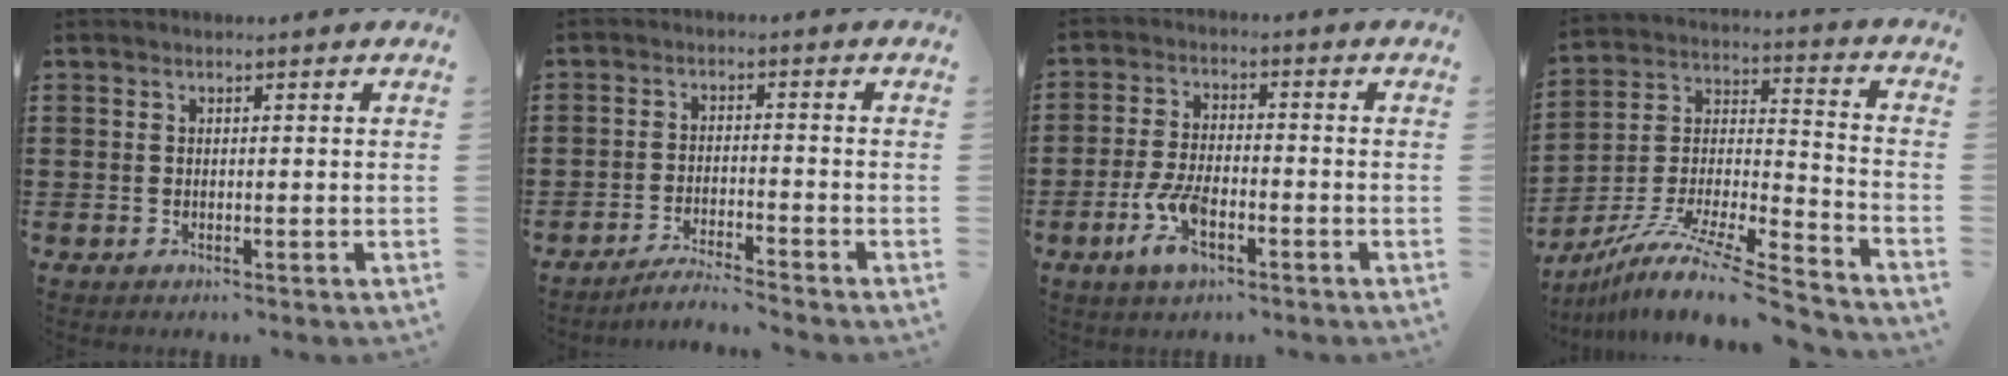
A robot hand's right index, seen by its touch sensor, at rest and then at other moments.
{"total": 3.3, "force": [-3.2, -0.2, 0.7], "torque": [-0.014, 0.001, -0.066]}
{"total": 7.0, "force": [-3.0, 2.9, 5.7], "torque": [-0.134, -0.009, -0.058]}
{"total": 11.7, "force": [-9.6, 1.1, 6.5], "torque": [-0.123, 0.010, -0.190]}